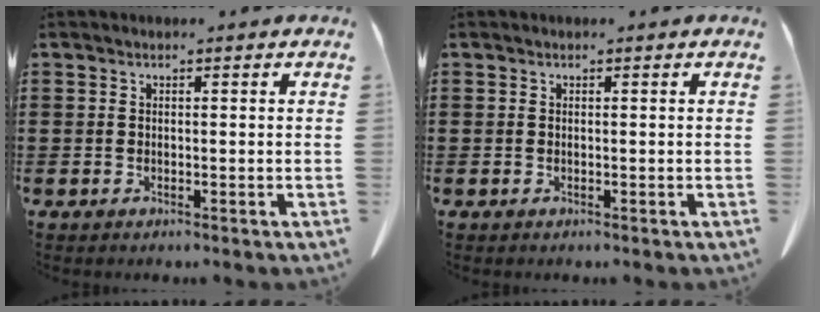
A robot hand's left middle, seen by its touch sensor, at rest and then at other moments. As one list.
[{"total": 0.0}]